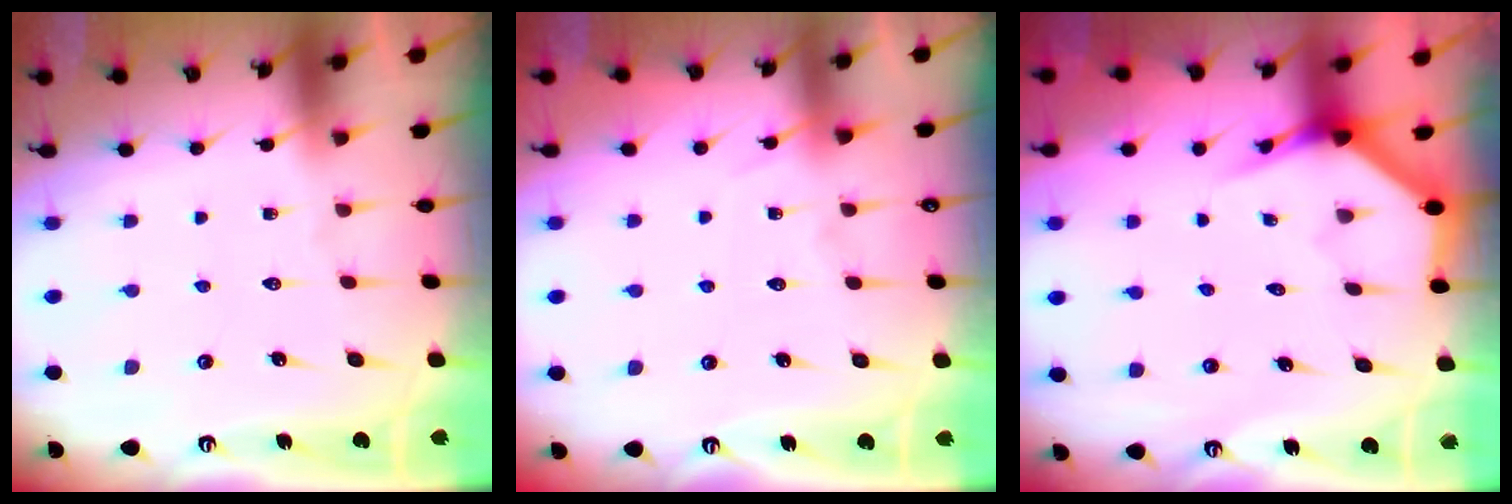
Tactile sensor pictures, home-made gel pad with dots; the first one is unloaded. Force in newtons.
{"total": 3.8, "press": 3.7, "slide": 0.5}
{"total": 3.8, "press": 3.8, "slide": 0.2}